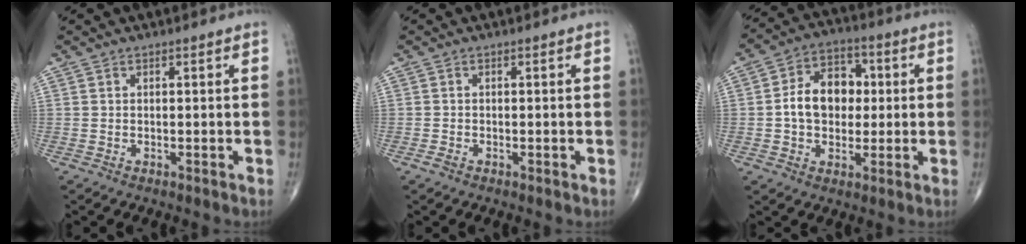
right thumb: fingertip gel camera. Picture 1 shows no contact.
{"total": 0.9, "force": [-0.5, 0.4, 0.6], "torque": [-0.011, -0.001, -0.011]}
{"total": 11.0, "force": [0.3, 8.1, 7.5], "torque": [-0.094, 0.022, -0.001]}